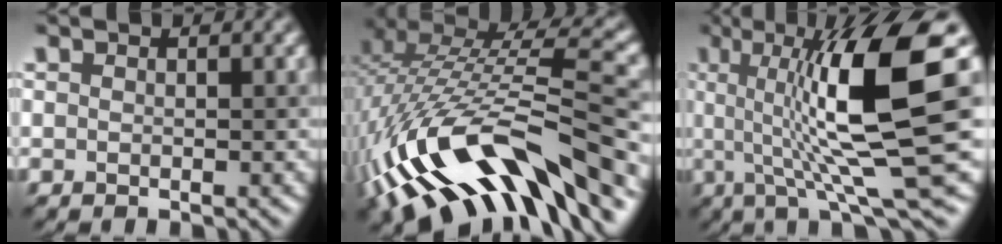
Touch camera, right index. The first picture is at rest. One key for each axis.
{"total": 15.0, "fx": -5.2, "fy": 6.9, "fz": 12.2, "tx": -0.247, "ty": 0.008, "tz": -0.082}
{"total": 13.1, "fx": 1.9, "fy": 2.4, "fz": 12.8, "tx": -0.182, "ty": 0.010, "tz": 0.030}